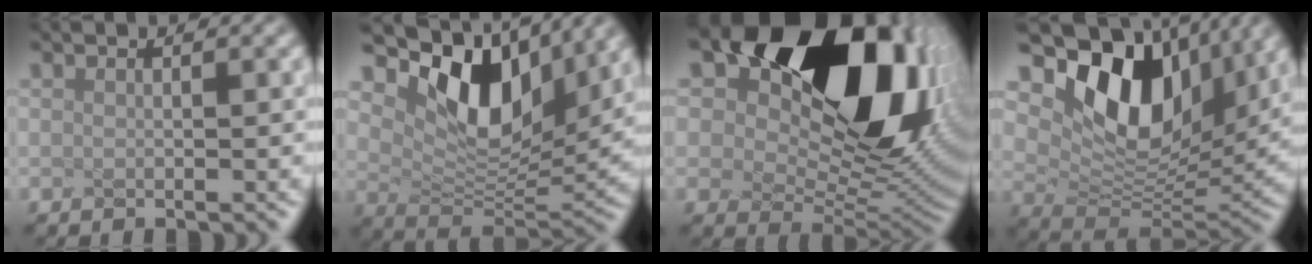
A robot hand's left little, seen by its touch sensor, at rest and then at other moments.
{"total": 7.3, "force": [2.8, 4.2, 5.2], "torque": [-0.125, -0.023, 0.093]}
{"total": 14.5, "force": [5.6, 9.2, 9.7], "torque": [-0.169, 0.000, 0.139]}
{"total": 8.5, "force": [2.8, 5.3, 6.0], "torque": [-0.138, -0.025, 0.095]}